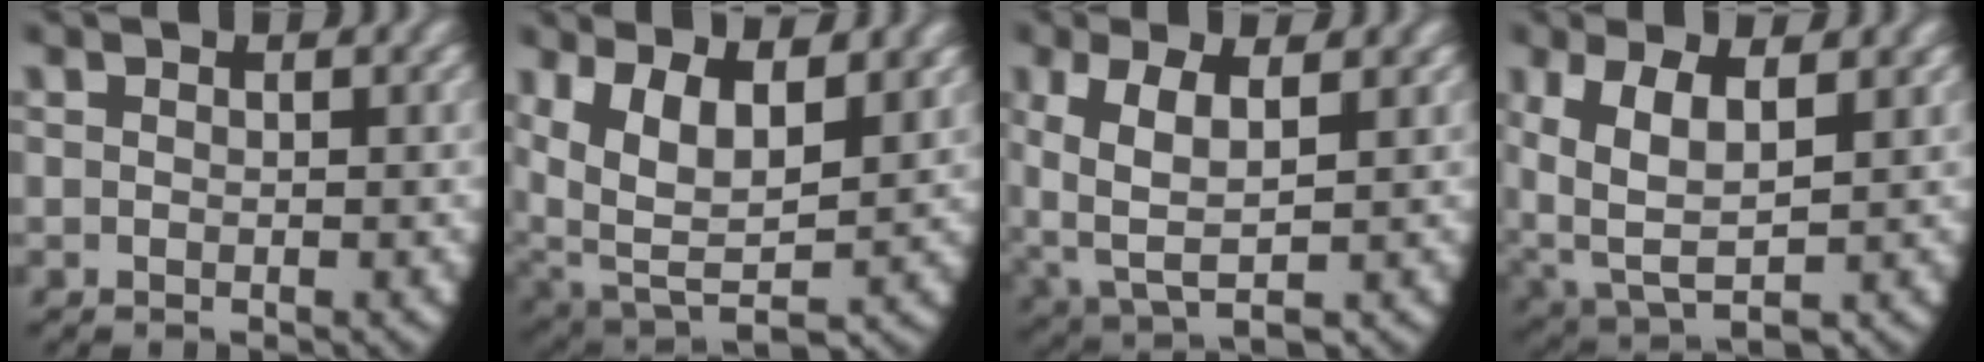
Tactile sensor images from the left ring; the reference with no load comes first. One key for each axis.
{"total": 11.3, "fx": 1.5, "fy": 8.6, "fz": 7.1, "tx": -0.189, "ty": -0.054, "tz": 0.043}
{"total": 6.8, "fx": 0.0, "fy": 4.4, "fz": 5.2, "tx": -0.119, "ty": -0.026, "tz": 0.021}
{"total": 8.1, "fx": 0.3, "fy": 5.6, "fz": 5.7, "tx": -0.142, "ty": -0.043, "tz": 0.033}